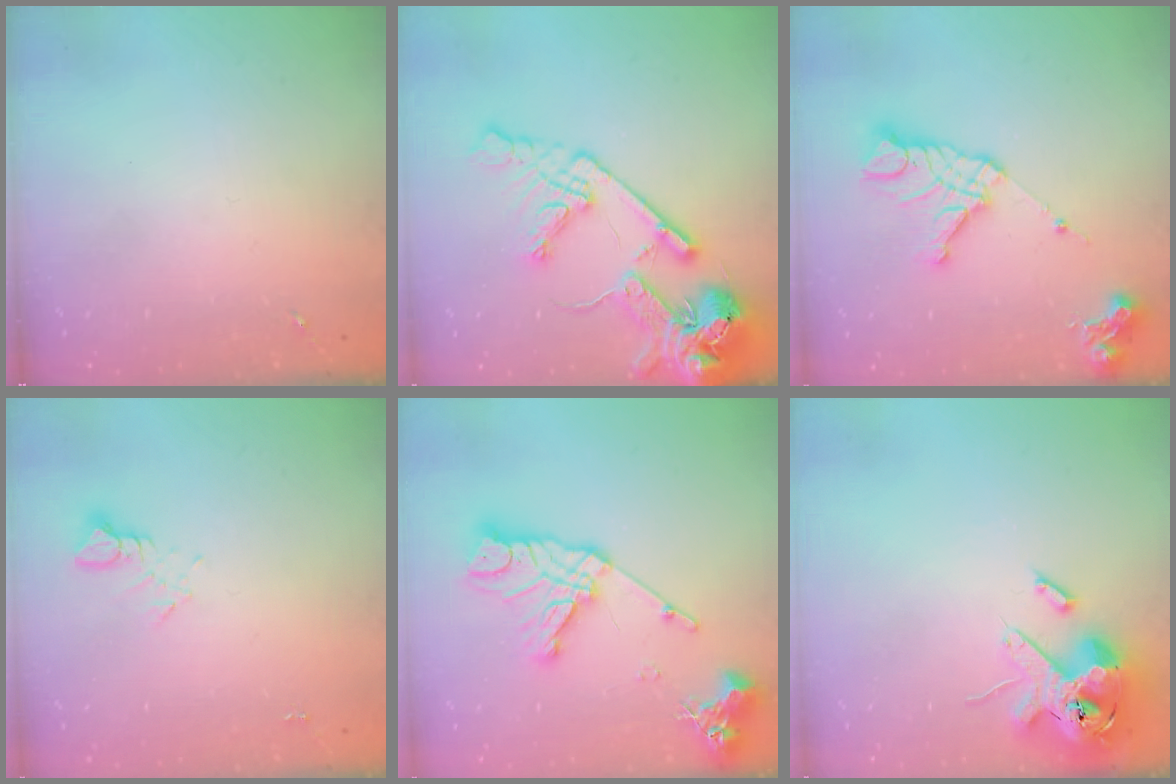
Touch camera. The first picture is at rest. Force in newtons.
{"total": 19.0, "press": 18.8, "slide": 2.9}
{"total": 14.9, "press": 14.8, "slide": 1.6}
{"total": 3.9, "press": 3.9, "slide": 0.3}
{"total": 17.2, "press": 17.1, "slide": 1.8}
{"total": 15.4, "press": 15.1, "slide": 2.9}